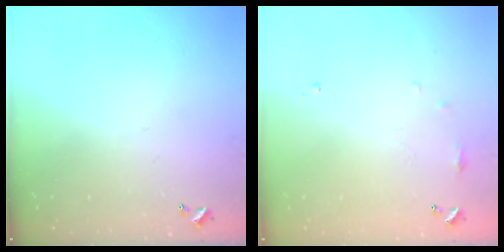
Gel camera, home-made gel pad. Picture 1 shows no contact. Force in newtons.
{"total": 6.7, "press": 6.6, "slide": 0.9}